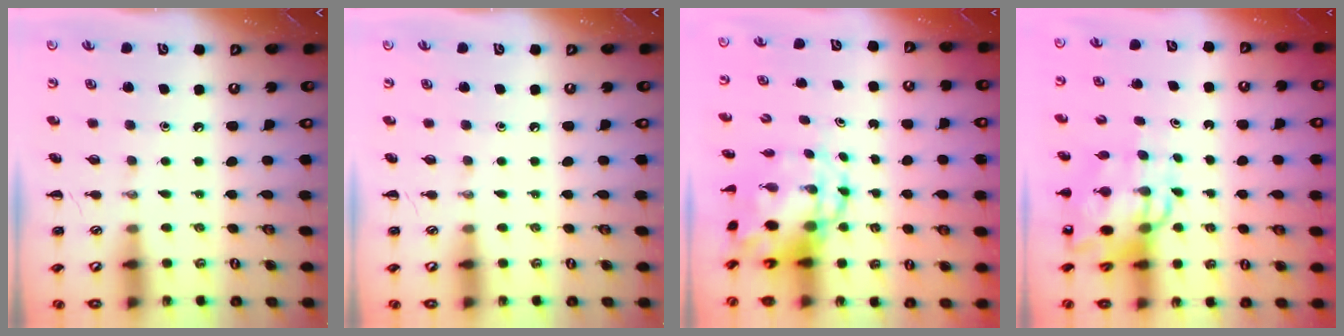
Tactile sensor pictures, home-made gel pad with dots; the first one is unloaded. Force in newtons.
{"total": 0.0}
{"total": 7.5, "press": 7.3, "slide": 1.6}
{"total": 9.7, "press": 9.3, "slide": 2.7}